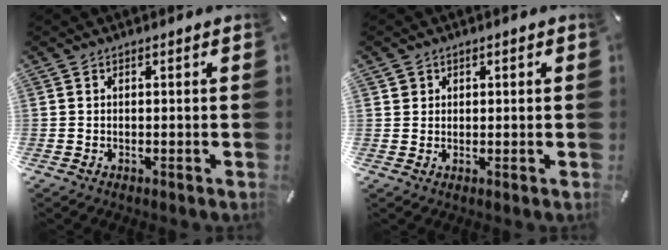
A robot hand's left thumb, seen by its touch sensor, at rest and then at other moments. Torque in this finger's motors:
{"motor_torque": [0.11, 0.14, 0.00, -0.19, 0.00]}